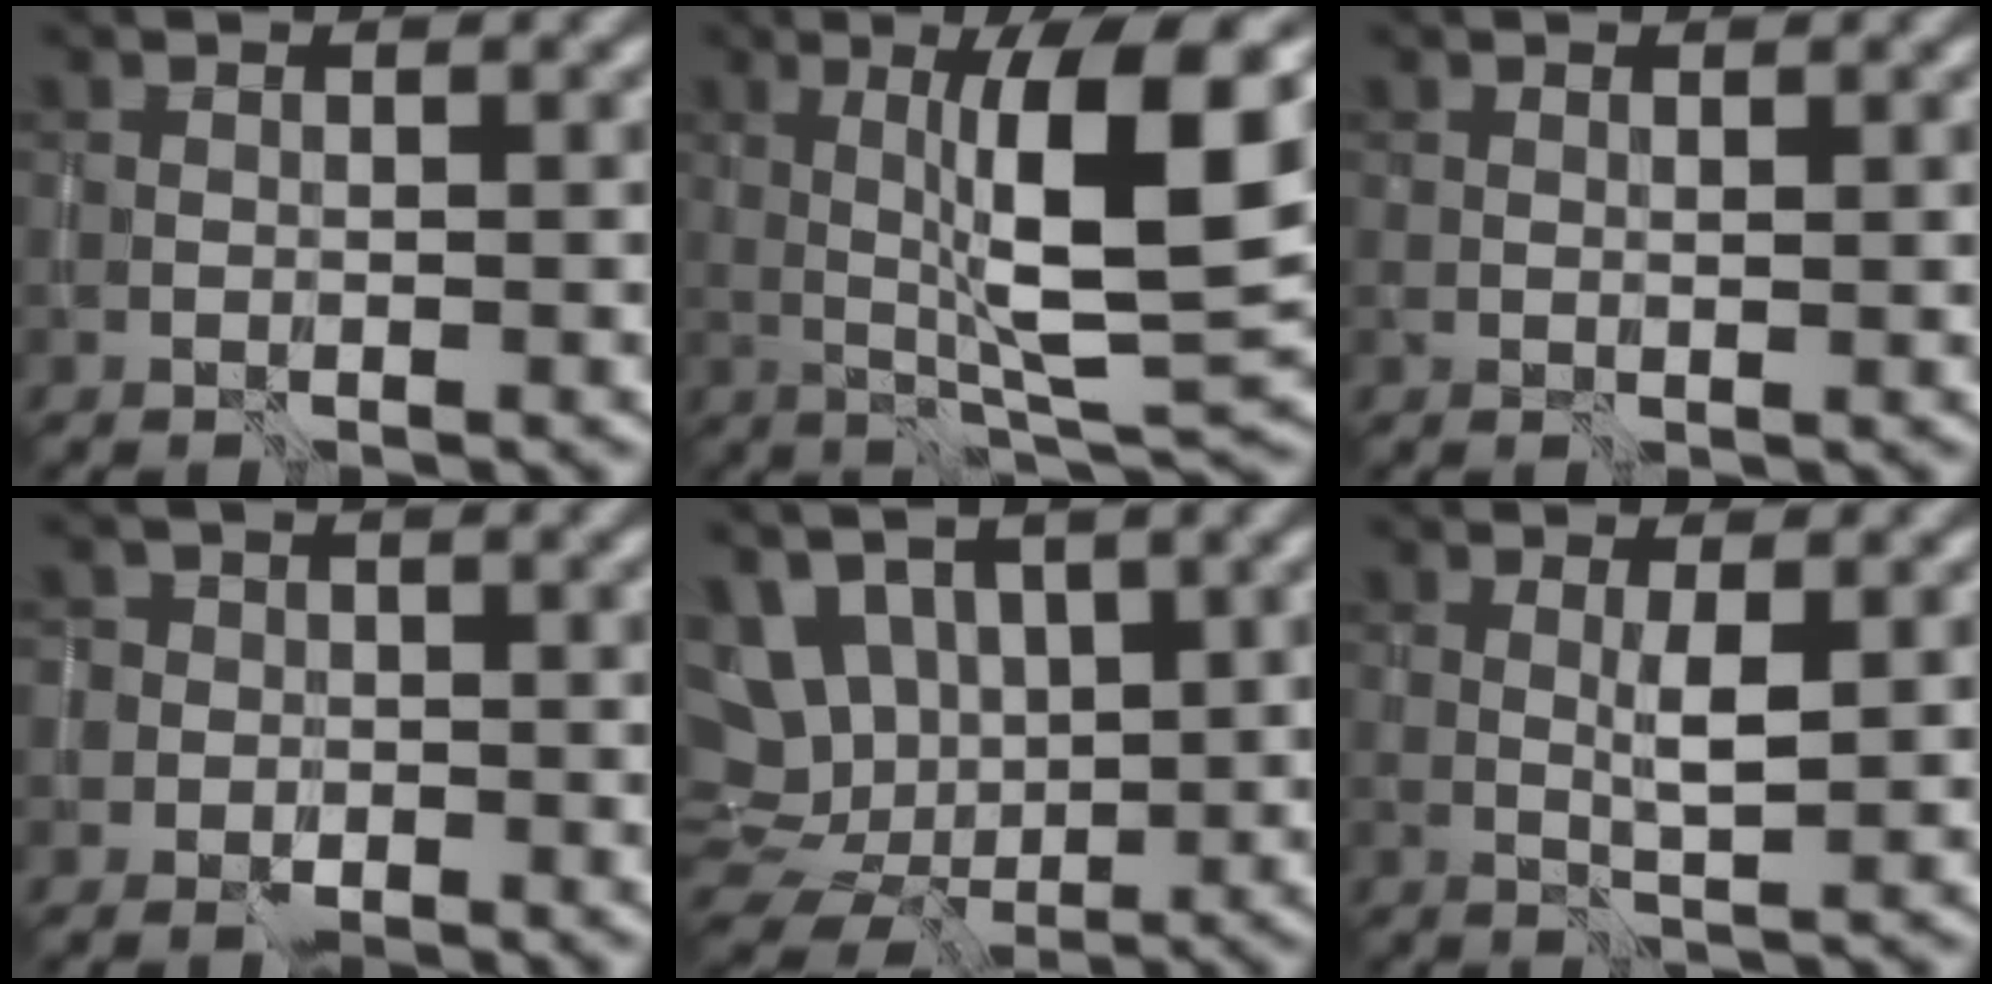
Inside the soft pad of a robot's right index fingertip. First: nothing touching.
{"total": 9.4, "force": [1.2, 1.4, 9.2], "torque": [-0.139, -0.001, 0.029]}
{"total": 0.6, "force": [0.5, 0.0, 0.2], "torque": [-0.002, -0.001, 0.011]}
{"total": 3.7, "force": [-1.1, 3.5, 0.4], "torque": [0.016, 0.012, -0.050]}
{"total": 8.4, "force": [4.0, 5.7, 4.6], "torque": [-0.096, 0.015, 0.081]}
{"total": 1.9, "force": [0.4, 0.2, 1.8], "torque": [-0.033, -0.005, 0.009]}